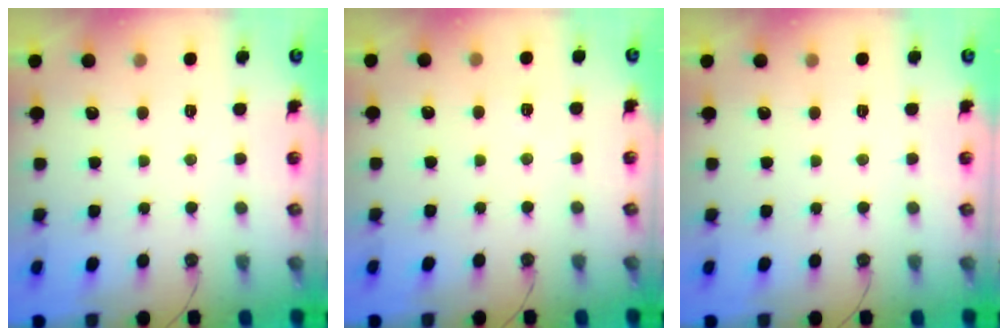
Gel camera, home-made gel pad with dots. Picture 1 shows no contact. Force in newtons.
{"total": 2.7, "press": 2.6, "slide": 0.7}
{"total": 0.0}